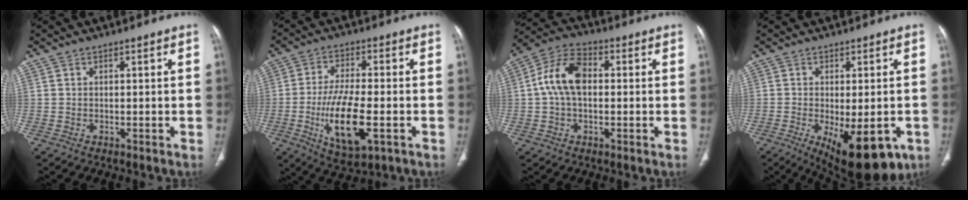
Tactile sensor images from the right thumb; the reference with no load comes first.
{"total": 13.4, "force": [-3.7, 4.9, 11.9], "torque": [-0.224, -0.002, -0.058]}
{"total": 10.3, "force": [0.6, 6.4, 8.1], "torque": [-0.155, 0.028, 0.005]}
{"total": 14.9, "force": [-6.1, 6.3, 12.1], "torque": [-0.144, -0.010, -0.071]}